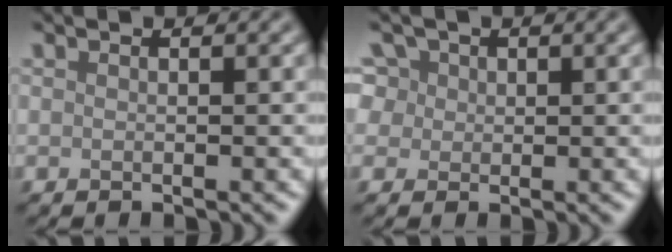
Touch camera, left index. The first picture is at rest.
{"total": 6.4, "force": [2.9, 4.9, 2.9], "torque": [-0.057, 0.028, 0.023]}